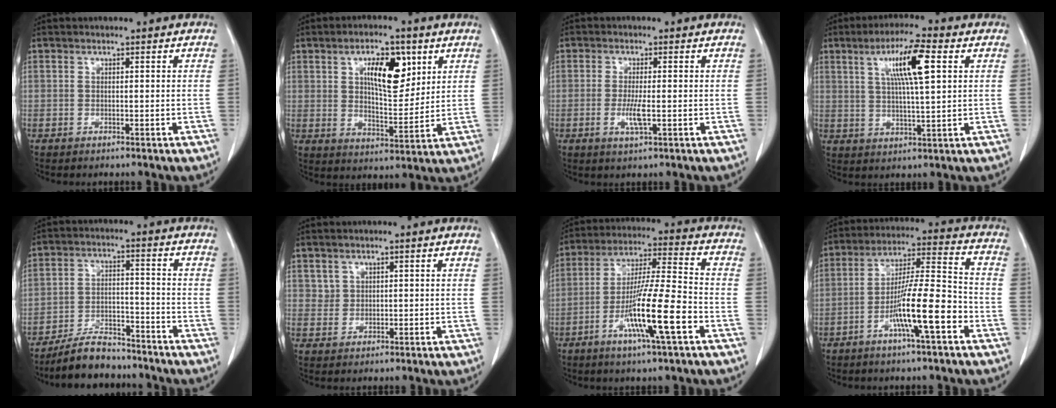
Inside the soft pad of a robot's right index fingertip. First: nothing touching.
{"total": 10.2, "force": [4.2, 4.0, 8.4], "torque": [-0.138, 0.006, 0.073]}
{"total": 3.4, "force": [-0.7, 0.5, 3.3], "torque": [-0.068, -0.006, -0.012]}
{"total": 9.8, "force": [3.5, 0.9, 9.1], "torque": [-0.164, 0.011, 0.059]}
{"total": 8.3, "force": [-7.4, 2.7, 2.6], "torque": [-0.050, 0.002, -0.132]}
{"total": 1.8, "force": [1.1, 1.4, -0.1], "torque": [0.016, 0.004, 0.015]}
{"total": 13.6, "force": [-5.3, 0.2, 12.5], "torque": [-0.228, -0.009, -0.096]}
{"total": 12.0, "force": [-4.9, 0.8, 10.9], "torque": [-0.192, 0.006, -0.086]}